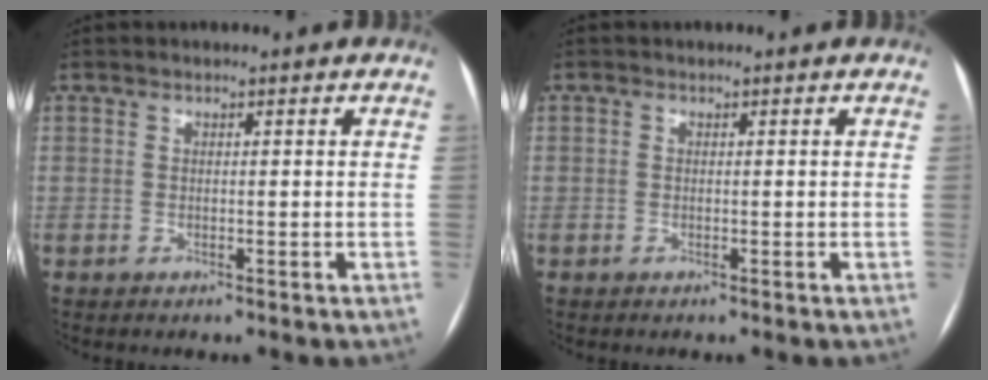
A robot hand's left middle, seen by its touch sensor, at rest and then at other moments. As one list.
[{"total": 0.0}]